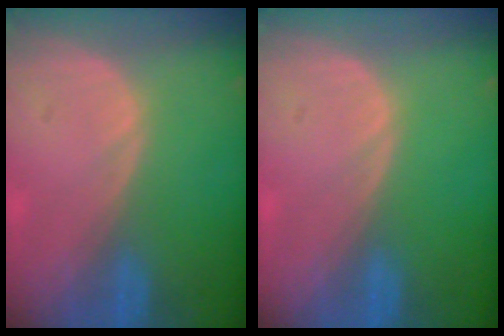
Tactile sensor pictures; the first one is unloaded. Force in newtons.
{"total": 0.0}